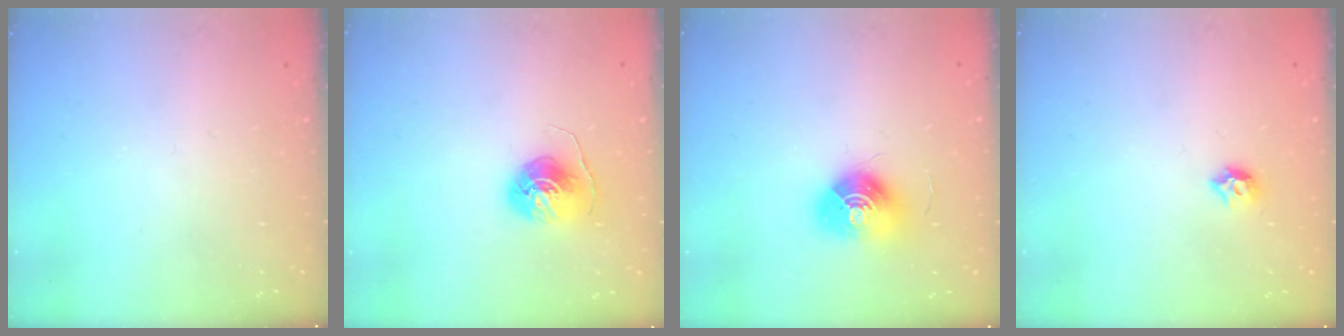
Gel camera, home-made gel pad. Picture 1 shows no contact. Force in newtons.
{"total": 7.3, "press": 7.3, "slide": 0.1}
{"total": 11.1, "press": 11.1, "slide": 0.2}
{"total": 6.0, "press": 5.9, "slide": 0.9}